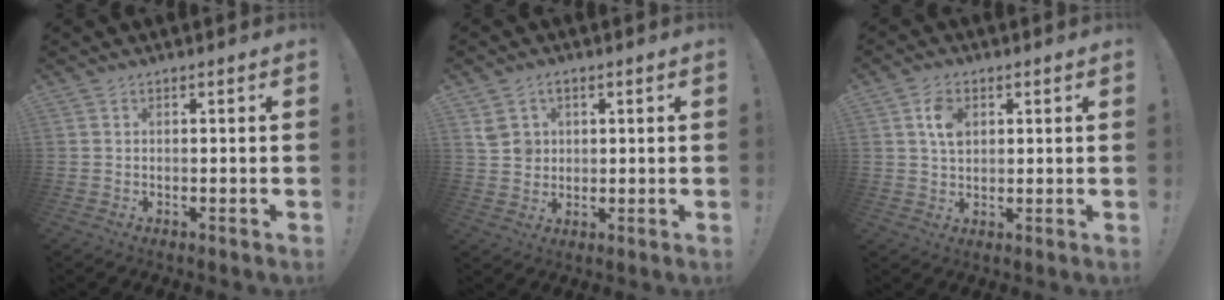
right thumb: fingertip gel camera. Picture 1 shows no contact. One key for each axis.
{"total": 5.0, "fx": 2.2, "fy": 4.2, "fz": 1.6, "tx": -0.024, "ty": -0.004, "tz": 0.042}
{"total": 6.0, "fx": 2.0, "fy": 4.3, "fz": 3.7, "tx": -0.061, "ty": 0.003, "tz": 0.037}